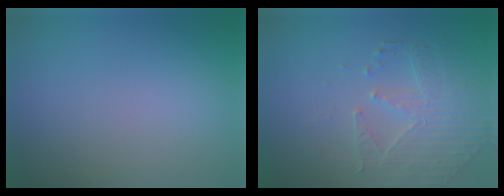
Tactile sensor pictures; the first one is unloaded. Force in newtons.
{"total": 2.5, "press": 2.2, "slide": 1.2}